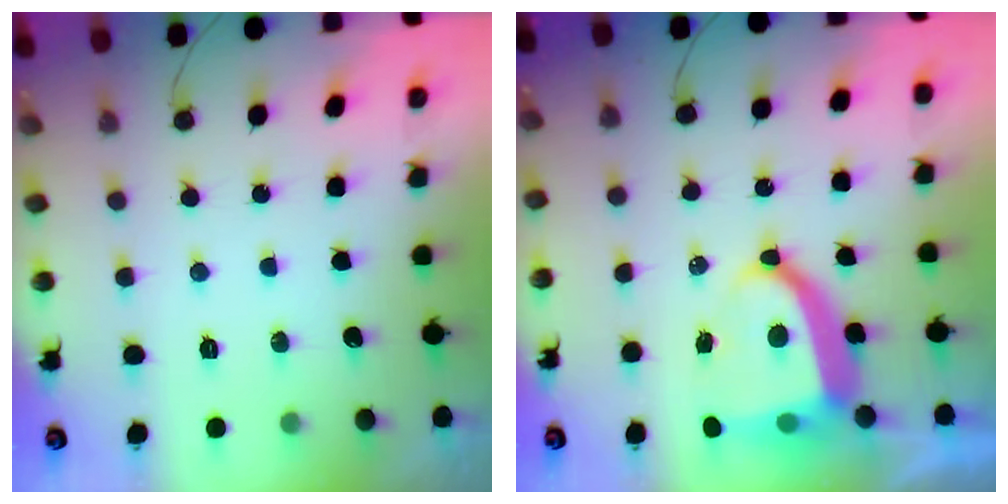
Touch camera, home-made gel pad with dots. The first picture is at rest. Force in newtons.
{"total": 11.8, "press": 11.7, "slide": 1.5}